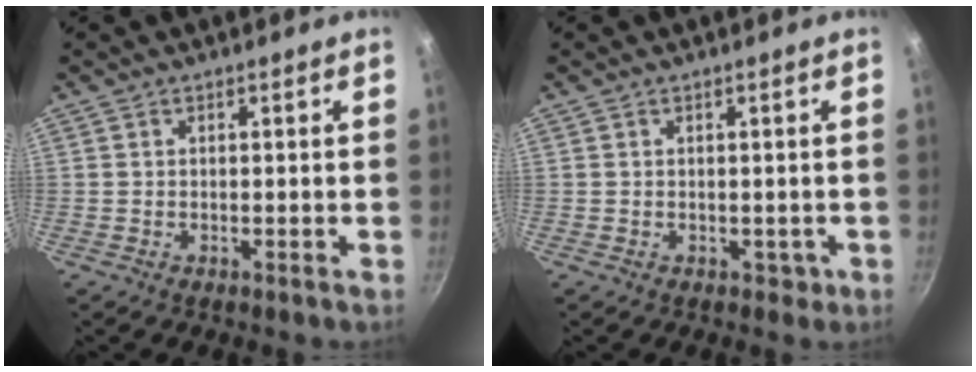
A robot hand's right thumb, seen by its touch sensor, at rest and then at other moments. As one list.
[{"total": 1.4, "force": [-0.2, 1.2, 0.7], "torque": [0.003, 0.003, 0.001]}]